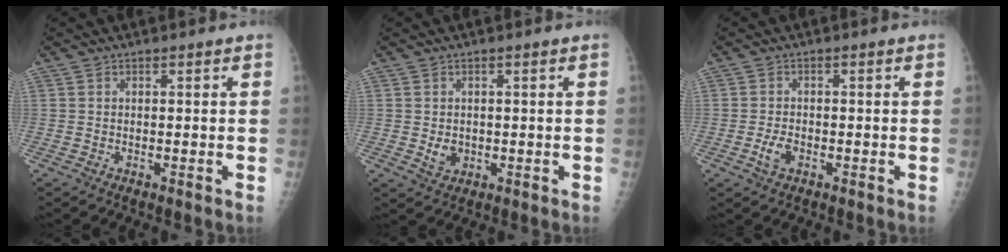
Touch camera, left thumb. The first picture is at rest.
{"total": 2.9, "force": [-0.1, 2.2, 1.9], "torque": [-0.019, -0.002, 0.006]}
{"total": 2.8, "force": [-1.0, 1.5, 2.1], "torque": [-0.042, 0.007, -0.018]}